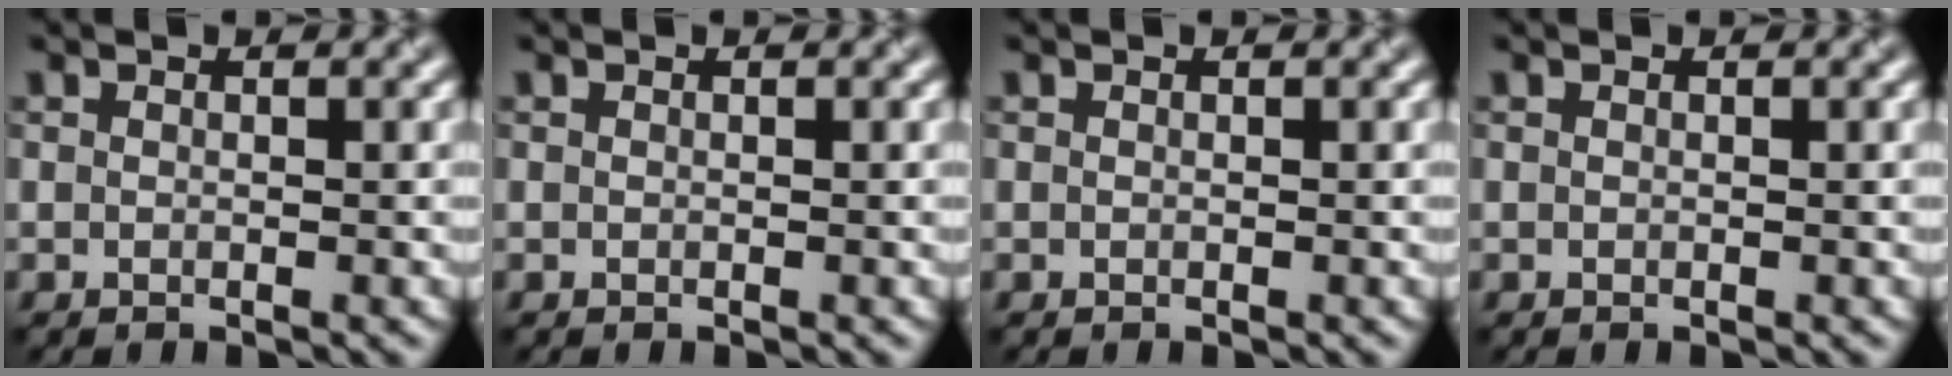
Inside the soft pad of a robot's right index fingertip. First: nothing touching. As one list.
[{"total": 0.0}, {"total": 0.0}, {"total": 0.0}]